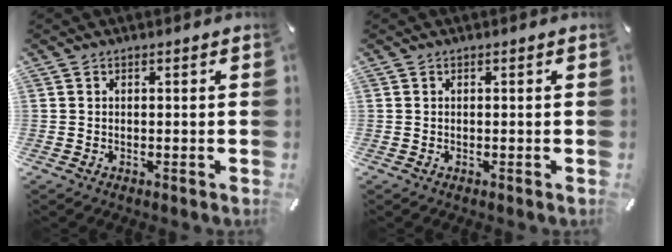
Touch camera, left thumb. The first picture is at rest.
{"total": 0.0}